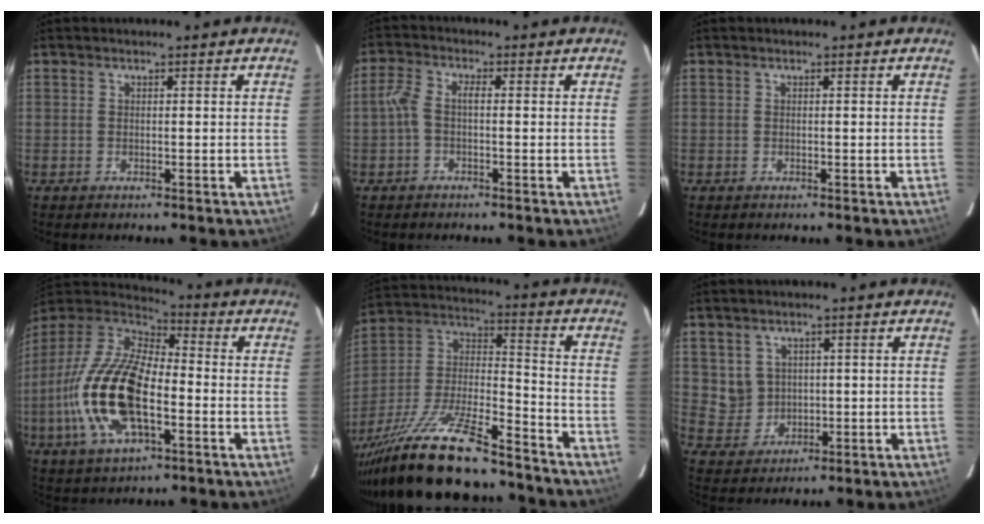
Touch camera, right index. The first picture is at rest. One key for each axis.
{"total": 3.5, "fx": -0.7, "fy": 1.6, "fz": 3.0, "tx": -0.068, "ty": 0.011, "tz": -0.019}
{"total": 0.0}
{"total": 20.3, "fx": -5.0, "fy": 8.9, "fz": 17.5, "tx": -0.372, "ty": -0.012, "tz": -0.098}
{"total": 24.9, "fx": -19.6, "fy": 5.5, "fz": 14.4, "tx": -0.282, "ty": -0.034, "tz": -0.324}
{"total": 5.1, "fx": 1.5, "fy": 4.7, "fz": 1.1, "tx": -0.023, "ty": 0.008, "tz": 0.045}